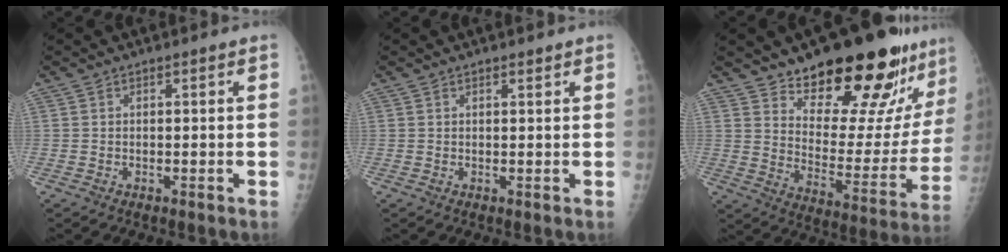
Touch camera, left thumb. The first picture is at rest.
{"total": 0.8, "force": [0.6, 0.2, 0.4], "torque": [-0.007, -0.004, 0.010]}
{"total": 25.0, "force": [18.7, 8.1, 14.4], "torque": [-0.169, -0.115, 0.265]}